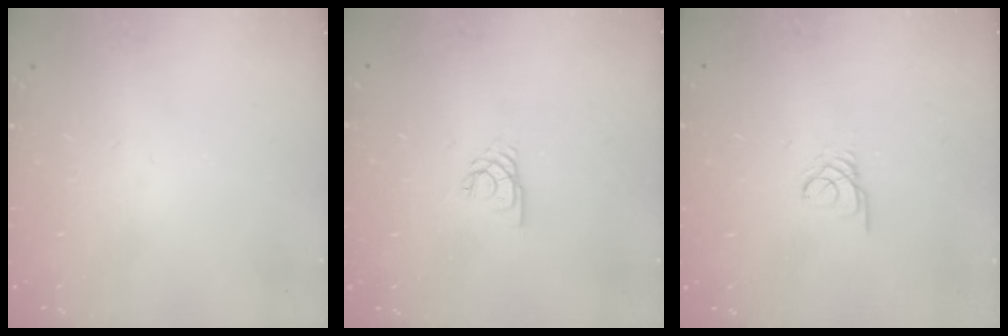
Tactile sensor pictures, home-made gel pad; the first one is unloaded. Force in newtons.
{"total": 2.1, "press": 2.1, "slide": 0.2}
{"total": 2.3, "press": 2.3, "slide": 0.2}